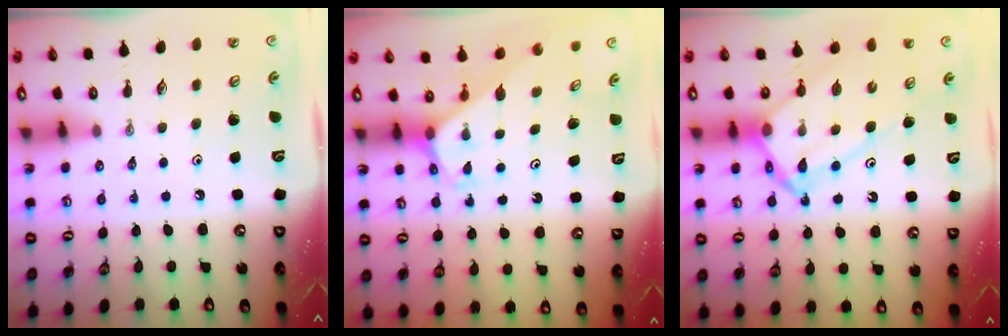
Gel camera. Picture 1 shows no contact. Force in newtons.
{"total": 2.6, "press": 2.6, "slide": 0.1}
{"total": 13.8, "press": 13.7, "slide": 1.3}